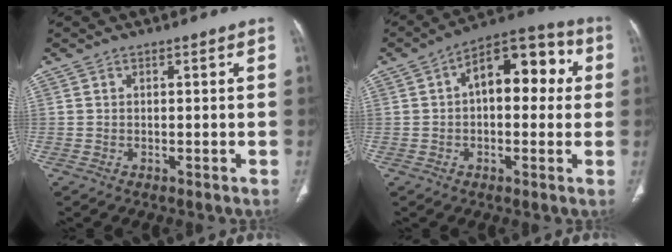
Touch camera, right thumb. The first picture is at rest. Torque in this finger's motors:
{"motor_torque": [0.58, 3.11, 1.64, -0.14, 0.10]}